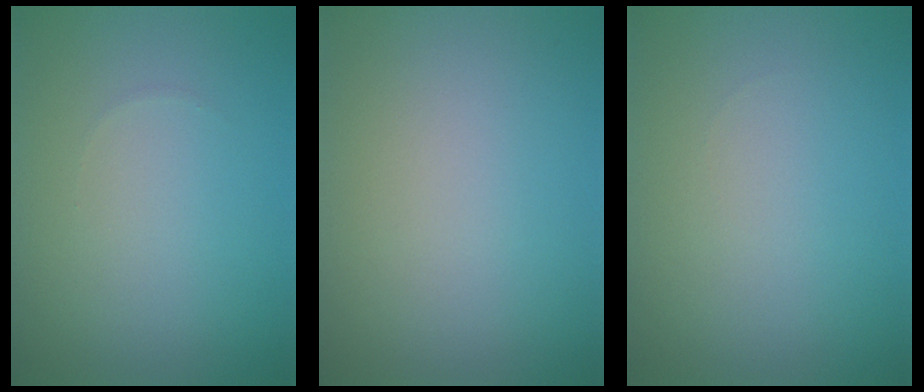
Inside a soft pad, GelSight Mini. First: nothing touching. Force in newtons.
{"total": 0.0}
{"total": 0.0}